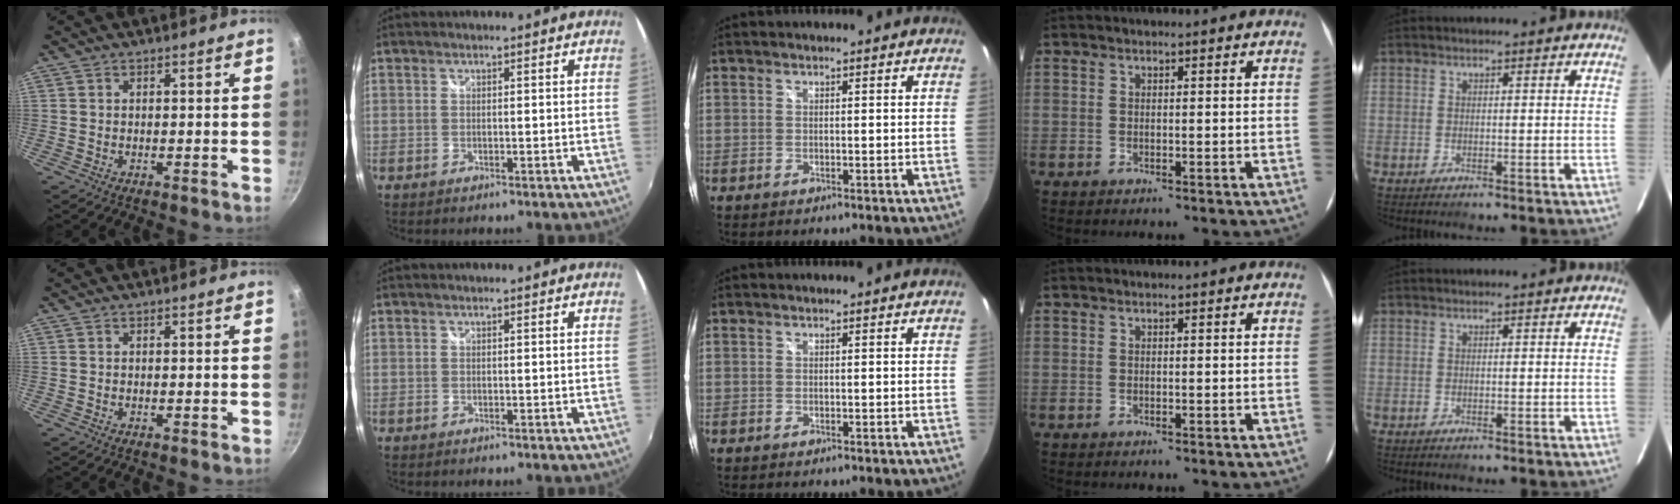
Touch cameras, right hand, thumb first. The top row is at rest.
{}